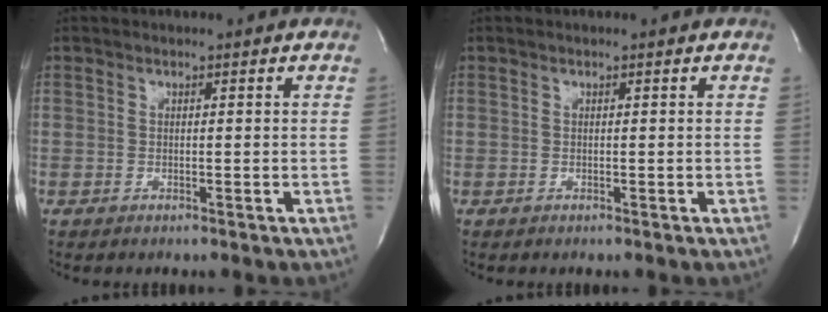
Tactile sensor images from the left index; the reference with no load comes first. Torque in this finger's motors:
{"motor_torque": [0.00, 0.00, 0.00, -0.01]}